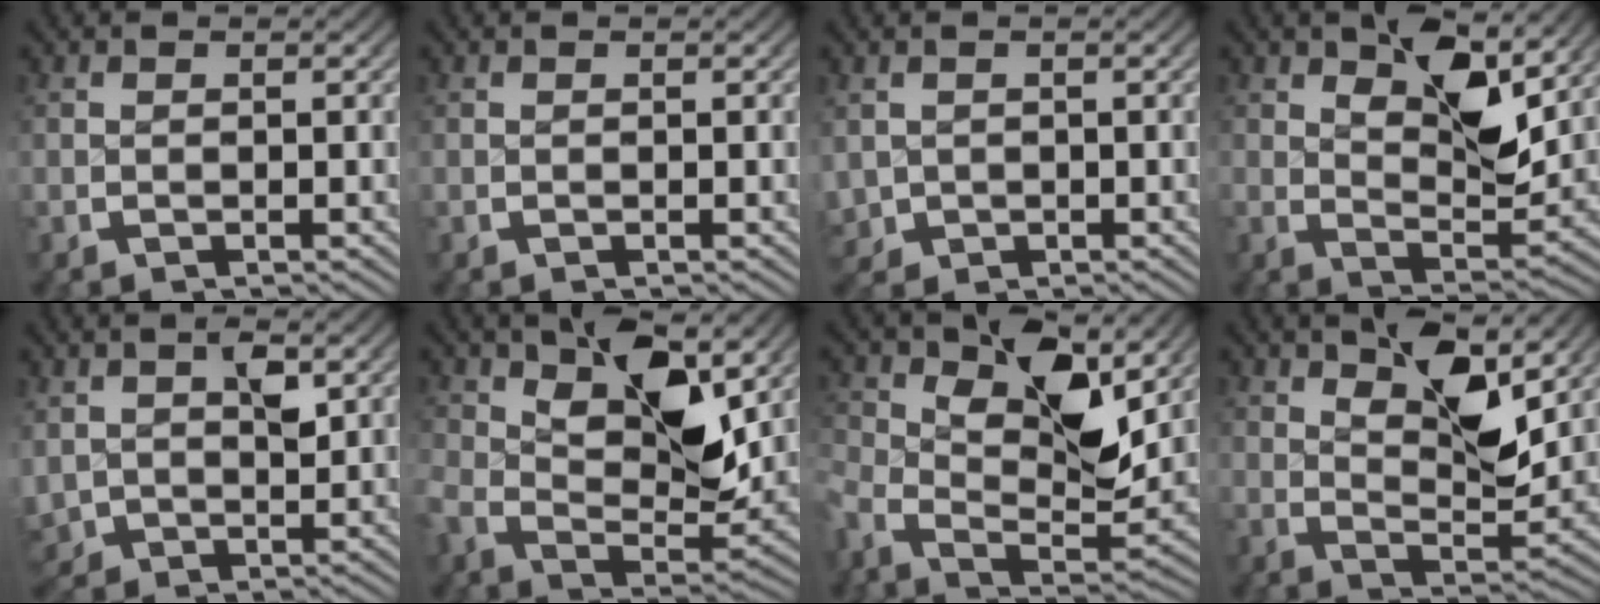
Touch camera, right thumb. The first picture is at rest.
{"total": 0.0}
{"total": 2.7, "force": [-0.1, 2.6, 0.9], "torque": [-0.035, -0.018, 0.010]}
{"total": 6.1, "force": [2.1, 2.5, 5.1], "torque": [-0.100, -0.019, 0.041]}
{"total": 3.4, "force": [1.0, 2.7, 1.8], "torque": [-0.052, -0.013, 0.036]}
{"total": 8.5, "force": [1.7, 4.6, 7.0], "torque": [-0.142, -0.024, 0.036]}
{"total": 8.4, "force": [0.8, 4.5, 7.0], "torque": [-0.147, -0.028, 0.018]}
{"total": 6.3, "force": [2.4, 2.4, 5.3], "torque": [-0.103, -0.019, 0.047]}